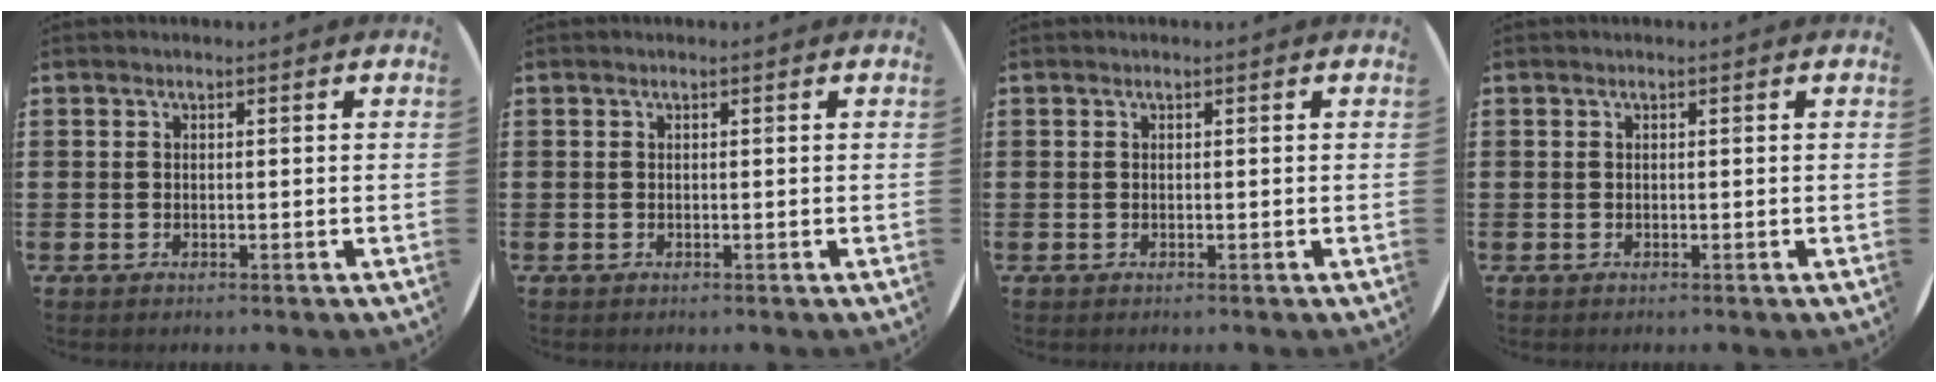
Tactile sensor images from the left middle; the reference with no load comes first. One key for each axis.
{"total": 0.0}
{"total": 0.0}
{"total": 0.0}